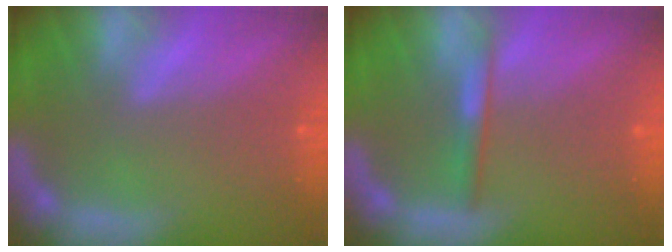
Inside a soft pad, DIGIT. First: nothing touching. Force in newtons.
{"total": 2.0}